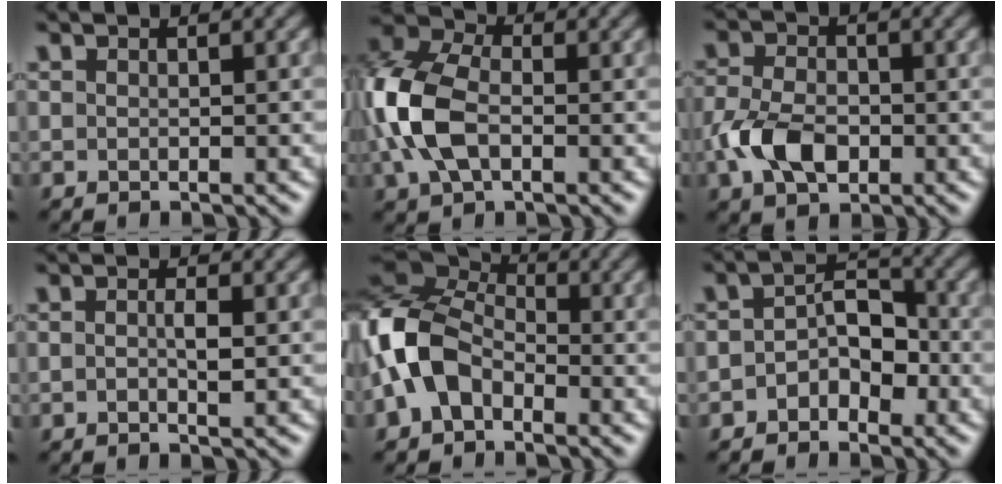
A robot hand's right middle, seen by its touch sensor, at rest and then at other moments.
{"total": 8.2, "force": [-1.2, 5.2, 6.2], "torque": [-0.157, 0.007, -0.038]}
{"total": 4.9, "force": [-1.5, 3.2, 3.3], "torque": [-0.075, -0.003, -0.034]}
{"total": 1.5, "force": [-0.2, 0.4, 1.5], "torque": [-0.029, -0.001, -0.005]}
{"total": 8.1, "force": [-2.0, 5.6, 5.5], "torque": [-0.123, 0.013, -0.062]}
{"total": 3.3, "force": [-1.4, 2.2, 2.0], "torque": [-0.029, 0.013, -0.029]}